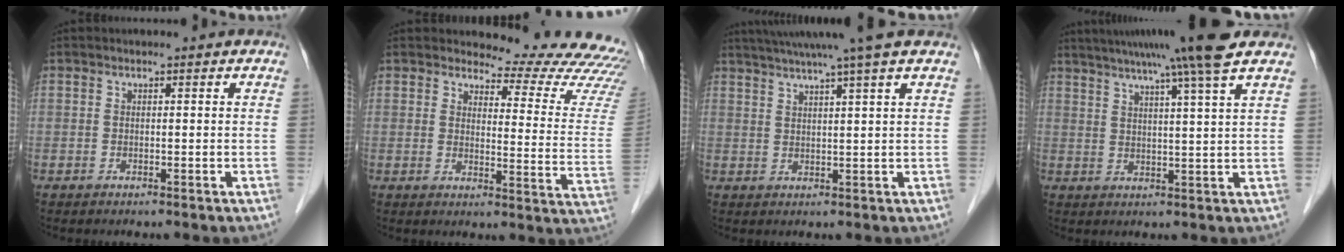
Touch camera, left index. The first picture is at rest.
{"total": 15.6, "force": [15.3, 2.0, 2.5], "torque": [-0.007, -0.121, 0.141]}
{"total": 10.4, "force": [8.4, -1.7, 5.9], "torque": [-0.096, 0.014, 0.110]}
{"total": 11.9, "force": [9.1, -2.2, 7.3], "torque": [-0.120, 0.004, 0.118]}